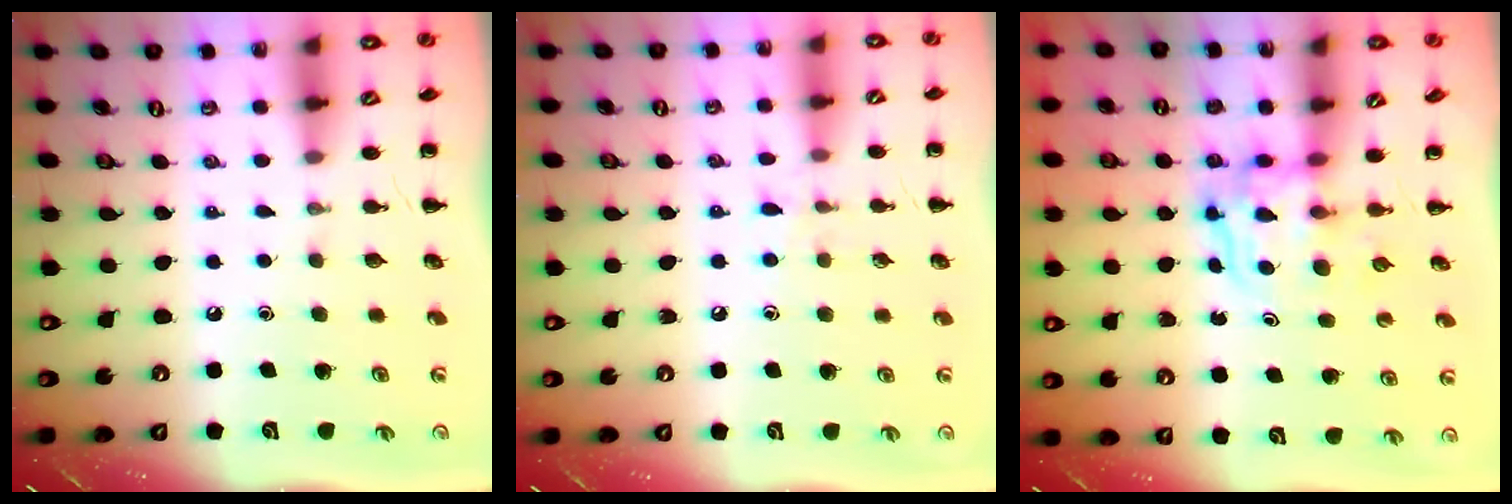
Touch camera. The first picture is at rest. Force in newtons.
{"total": 6.2, "press": 5.7, "slide": 2.4}
{"total": 3.5, "press": 3.4, "slide": 0.2}